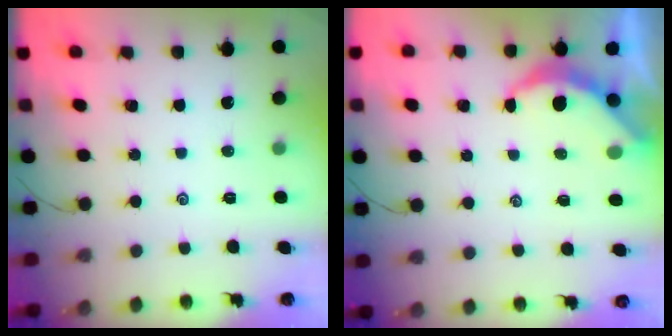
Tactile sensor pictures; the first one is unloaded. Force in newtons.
{"total": 5.9, "press": 5.9, "slide": 0.6}